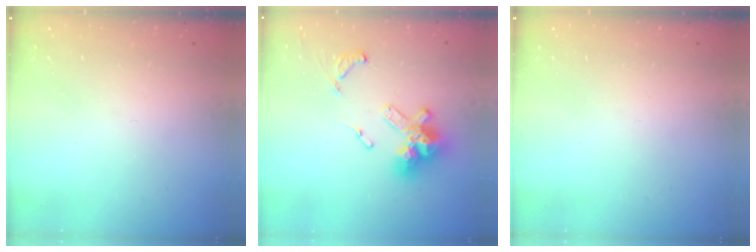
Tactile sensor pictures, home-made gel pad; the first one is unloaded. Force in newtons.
{"total": 15.1, "press": 15.0, "slide": 1.6}
{"total": 0.0}